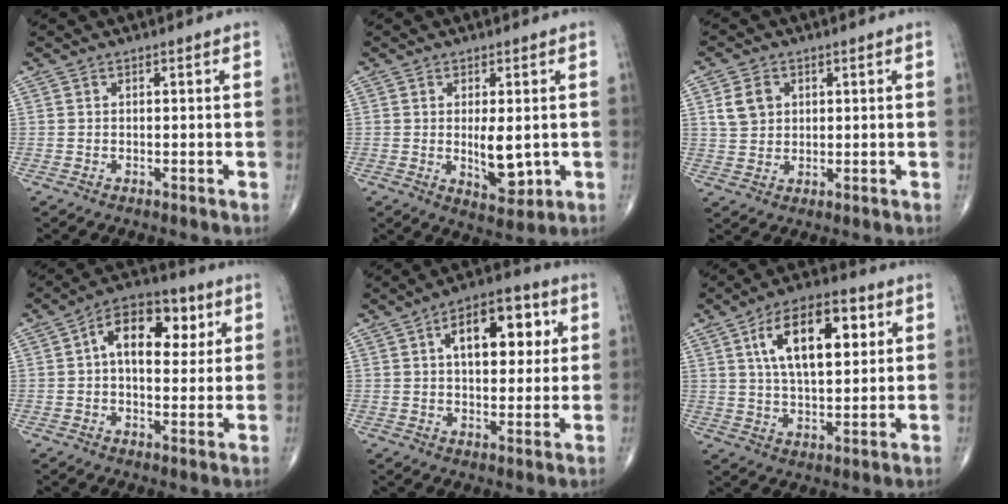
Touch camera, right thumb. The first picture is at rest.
{"total": 6.5, "force": [-0.2, 2.9, 5.8], "torque": [-0.074, -0.014, 0.009]}
{"total": 5.3, "force": [1.7, 4.2, 2.8], "torque": [-0.036, -0.004, 0.035]}
{"total": 13.3, "force": [3.4, 7.8, 10.2], "torque": [-0.126, 0.014, 0.043]}
{"total": 13.7, "force": [3.9, 7.2, 11.0], "torque": [-0.126, 0.008, 0.054]}
{"total": 15.9, "force": [5.2, 7.5, 13.0], "torque": [-0.194, -0.004, 0.086]}